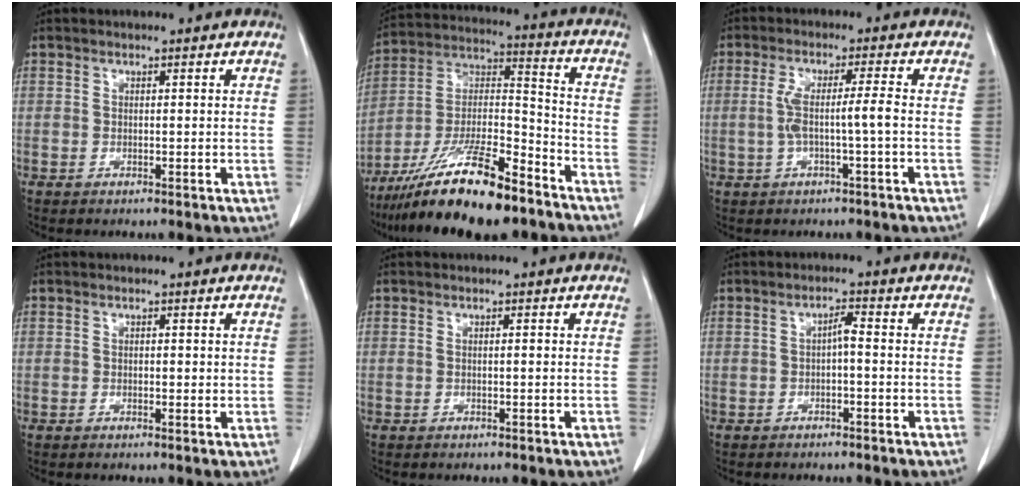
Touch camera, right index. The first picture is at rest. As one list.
[{"total": 19.5, "force": [-13.6, 3.8, 13.5], "torque": [-0.258, -0.011, -0.239]}, {"total": 4.8, "force": [-0.6, -0.3, 4.8], "torque": [-0.099, 0.016, -0.006]}, {"total": 1.0, "force": [0.2, 0.5, 0.8], "torque": [-0.015, -0.001, 0.004]}, {"total": 0.5, "force": [0.1, 0.1, 0.5], "torque": [-0.010, 0.002, 0.005]}, {"total": 1.9, "force": [-0.4, 0.3, 1.9], "torque": [-0.033, 0.006, -0.005]}]